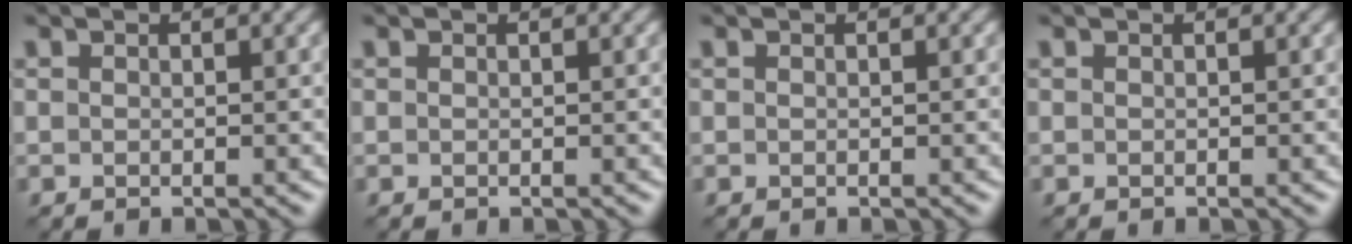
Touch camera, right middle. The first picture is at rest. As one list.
[{"total": 0.0}, {"total": 0.0}, {"total": 0.0}]